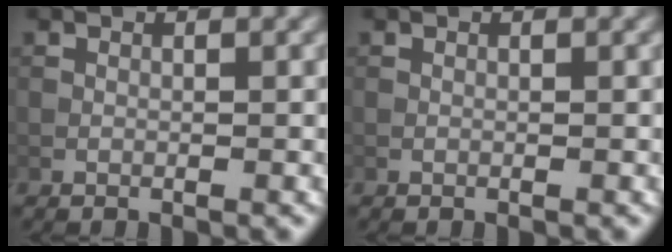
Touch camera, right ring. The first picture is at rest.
{"total": 0.0}